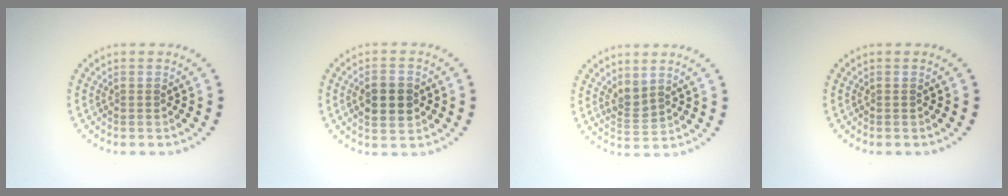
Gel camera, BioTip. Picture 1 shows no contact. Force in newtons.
{"total": 3.7, "press": 3.7, "slide": 0.3}
{"total": 1.8, "press": 1.5, "slide": 1.1}
{"total": 0.0}